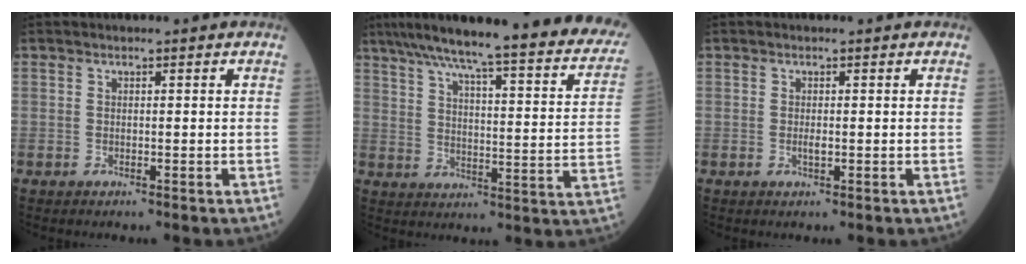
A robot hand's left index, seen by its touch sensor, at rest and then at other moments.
{"total": 30.0, "force": [25.2, 3.6, 15.9], "torque": [-0.232, -0.041, 0.312]}
{"total": 0.8, "force": [-0.1, 0.3, 0.7], "torque": [-0.013, -0.003, -0.002]}